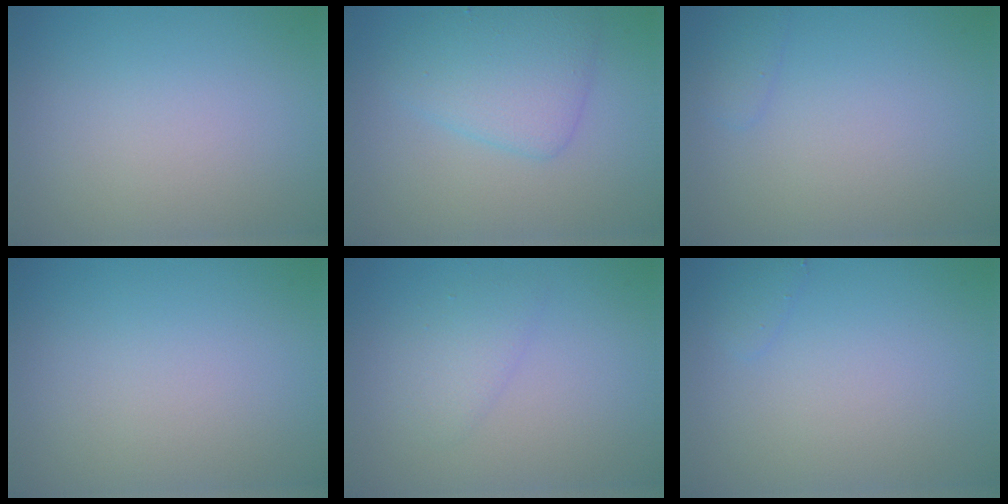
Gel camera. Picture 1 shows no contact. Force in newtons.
{"total": 4.0, "press": 4.0, "slide": 0.1}
{"total": 1.0, "press": 1.0, "slide": 0.1}
{"total": 0.0}
{"total": 1.7, "press": 1.7, "slide": 0.2}
{"total": 0.8, "press": 0.8, "slide": 0.1}